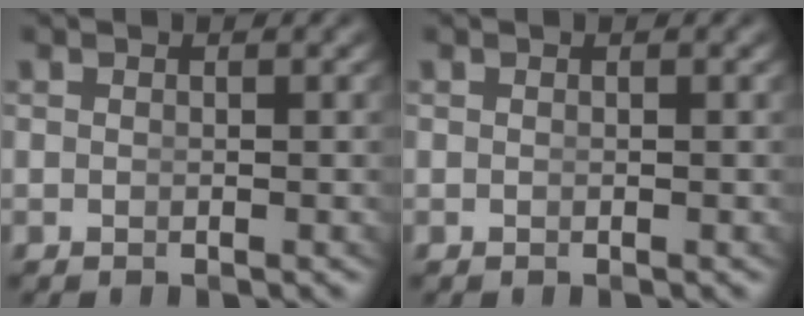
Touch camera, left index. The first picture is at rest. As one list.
[{"total": 0.0}]